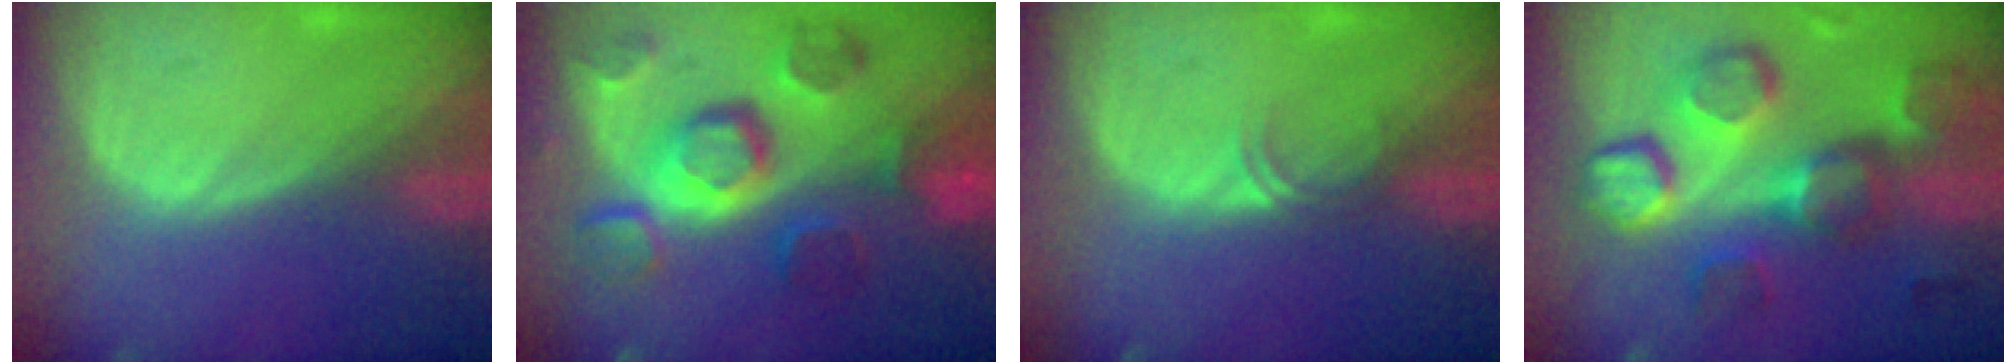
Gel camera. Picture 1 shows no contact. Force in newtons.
{"total": 11.9, "press": 10.3, "slide": 6.0}
{"total": 1.7, "press": 1.4, "slide": 1.0}
{"total": 11.0, "press": 10.6, "slide": 2.7}